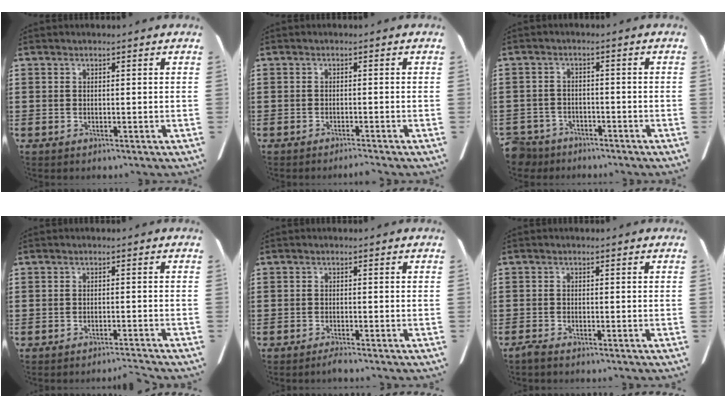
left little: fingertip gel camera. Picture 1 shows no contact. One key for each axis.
{"total": 1.1, "fx": -0.9, "fy": -0.1, "fz": 0.6, "tx": -0.008, "ty": -0.003, "tz": -0.017}
{"total": 3.1, "fx": -3.0, "fy": 0.8, "fz": 0.1, "tx": -0.015, "ty": -0.002, "tz": -0.068}
{"total": 1.4, "fx": -1.3, "fy": -0.2, "fz": 0.6, "tx": -0.008, "ty": 0.000, "tz": -0.025}
{"total": 1.3, "fx": -1.1, "fy": -0.1, "fz": 0.8, "tx": -0.011, "ty": -0.001, "tz": -0.020}
{"total": 1.3, "fx": -1.1, "fy": 0.1, "fz": 0.6, "tx": -0.011, "ty": -0.001, "tz": -0.021}